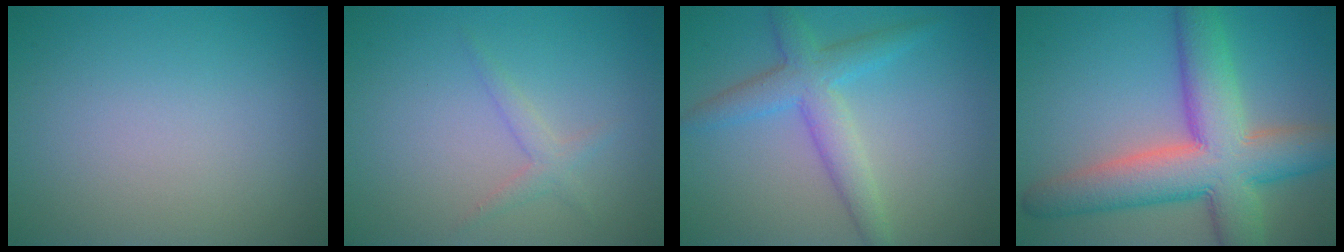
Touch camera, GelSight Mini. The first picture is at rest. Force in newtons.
{"total": 1.4, "press": 1.4, "slide": 0.1}
{"total": 4.1, "press": 4.1, "slide": 0.2}
{"total": 10.4, "press": 10.4, "slide": 0.4}